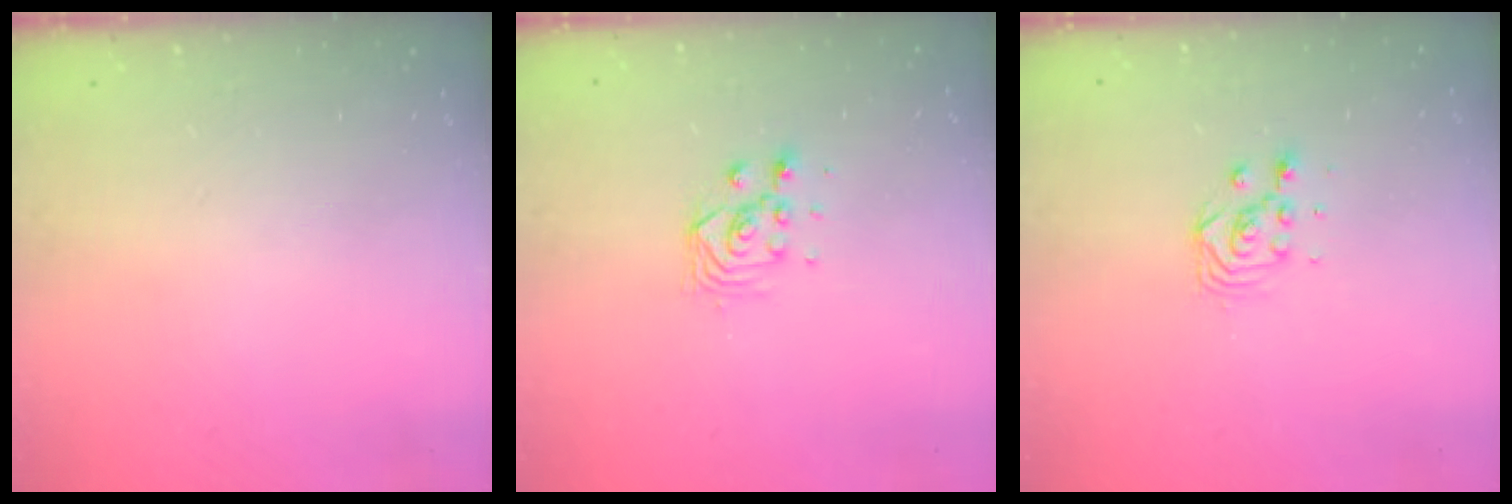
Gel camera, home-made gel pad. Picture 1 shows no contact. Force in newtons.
{"total": 2.9, "press": 2.8, "slide": 0.8}
{"total": 5.3, "press": 5.2, "slide": 0.2}